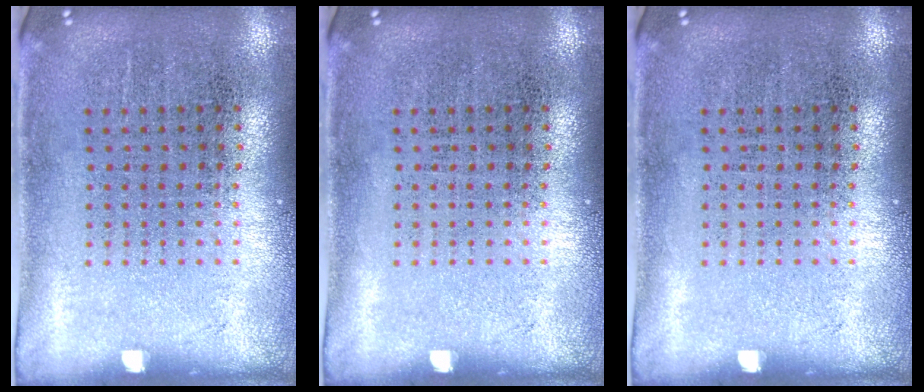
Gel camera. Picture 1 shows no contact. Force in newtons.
{"total": 0.0}
{"total": 0.0}